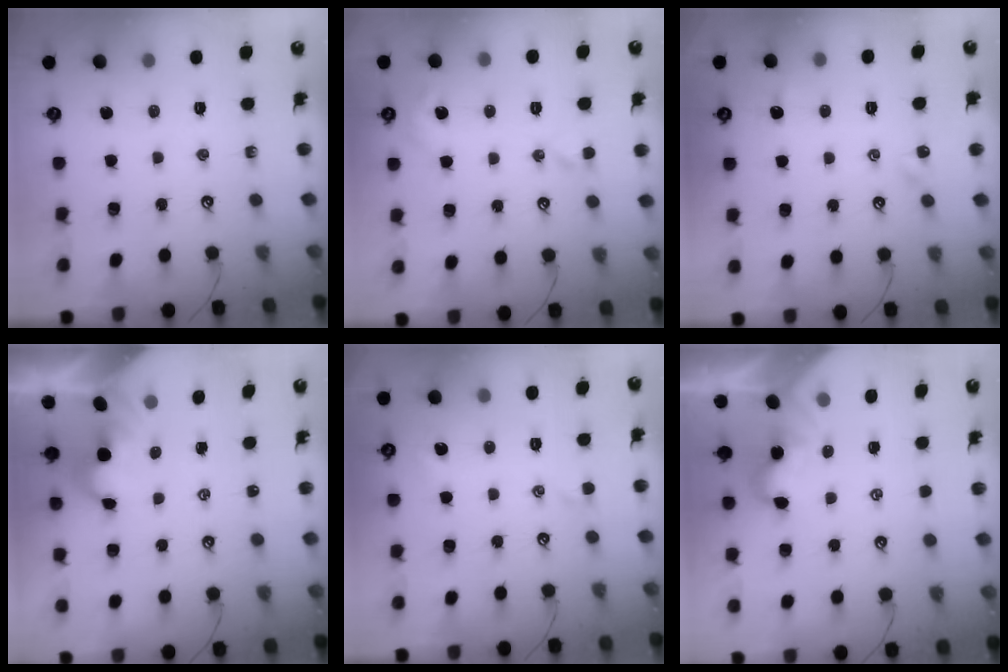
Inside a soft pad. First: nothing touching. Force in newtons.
{"total": 3.0, "press": 2.9, "slide": 0.8}
{"total": 2.3, "press": 2.2, "slide": 0.6}
{"total": 2.0, "press": 2.0, "slide": 0.3}
{"total": 1.6, "press": 1.5, "slide": 0.5}
{"total": 0.0}